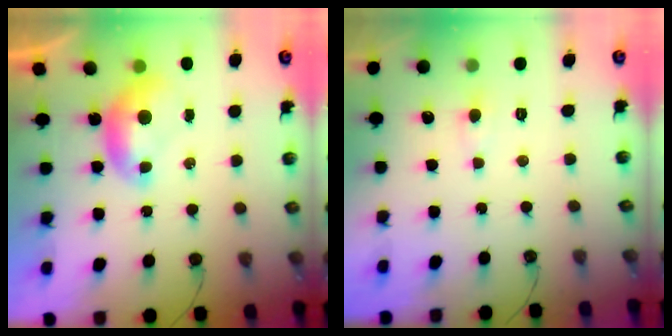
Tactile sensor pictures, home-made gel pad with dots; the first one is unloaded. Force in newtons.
{"total": 0.8, "press": 0.6, "slide": 0.5}